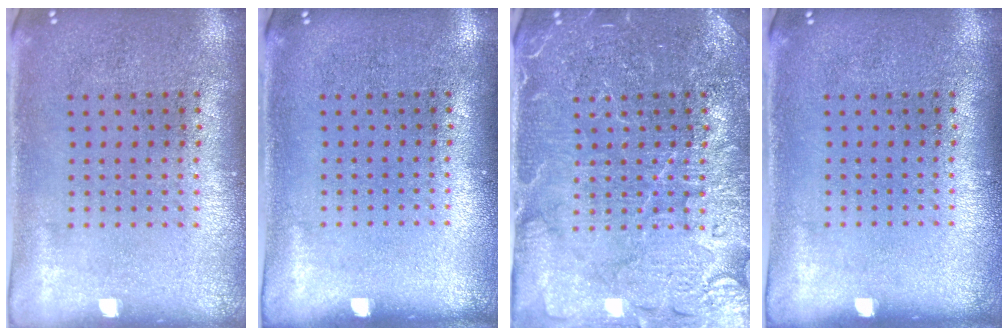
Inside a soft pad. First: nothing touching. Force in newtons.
{"total": 0.0}
{"total": 4.4, "press": 4.3, "slide": 1.0}
{"total": 0.0}